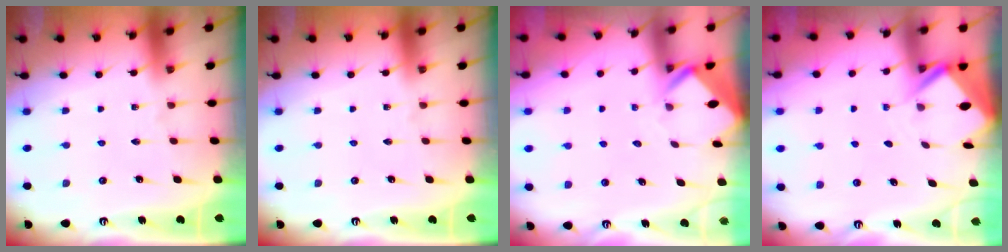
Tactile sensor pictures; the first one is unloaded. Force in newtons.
{"total": 0.0}
{"total": 2.9, "press": 2.9, "slide": 0.2}
{"total": 2.9, "press": 2.9, "slide": 0.3}